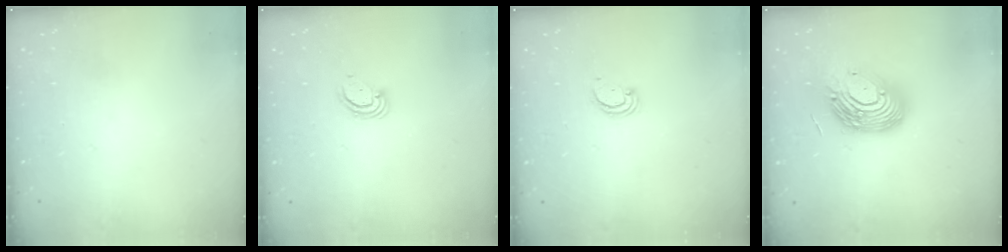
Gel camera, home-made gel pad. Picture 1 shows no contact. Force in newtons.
{"total": 3.1, "press": 3.1, "slide": 0.2}
{"total": 2.1, "press": 2.1, "slide": 0.2}
{"total": 17.8, "press": 17.7, "slide": 1.4}